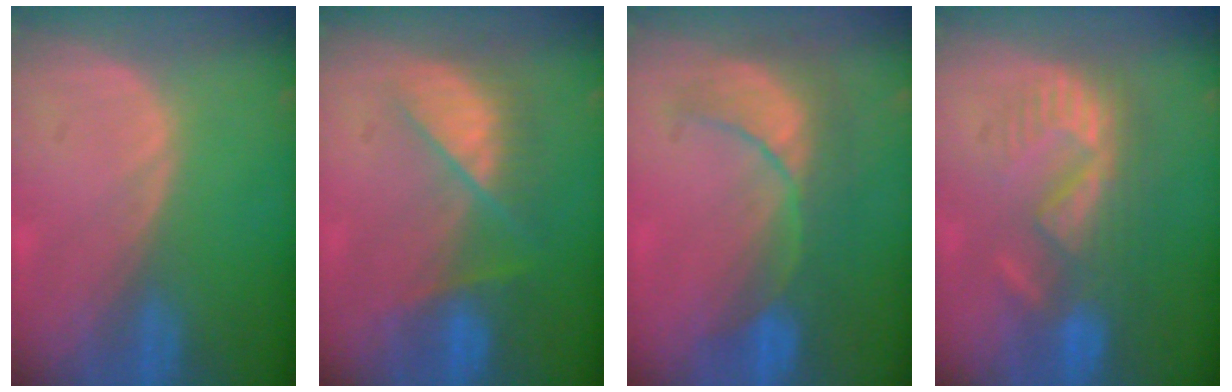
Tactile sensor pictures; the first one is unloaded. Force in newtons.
{"total": 7.1, "press": 7.0, "slide": 1.4}
{"total": 8.1, "press": 8.1, "slide": 0.9}
{"total": 8.7, "press": 8.1, "slide": 3.0}